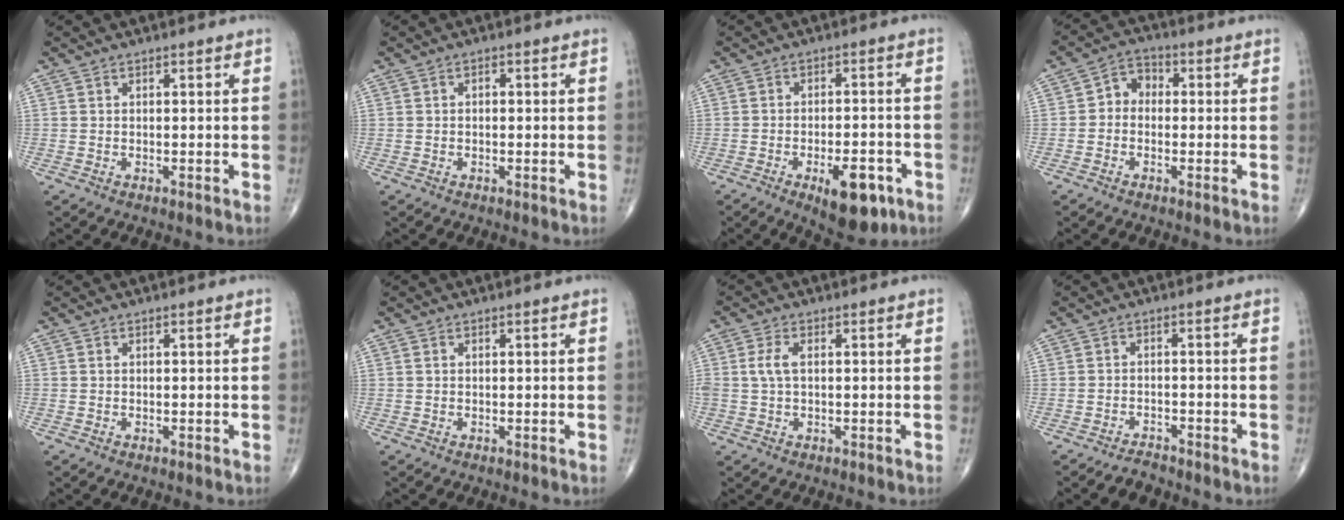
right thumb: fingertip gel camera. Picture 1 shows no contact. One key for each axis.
{"total": 0.8, "fx": 0.0, "fy": 0.5, "fz": 0.6, "tx": -0.006, "ty": 0.003, "tz": -0.002}
{"total": 10.4, "fx": -5.0, "fy": 4.3, "fz": 8.0, "tx": -0.096, "ty": 0.015, "tz": -0.064}
{"total": 4.6, "fx": -0.4, "fy": 3.7, "fz": 2.7, "tx": -0.022, "ty": 0.019, "tz": -0.024}
{"total": 0.0}
{"total": 0.0}
{"total": 3.3, "fx": 0.4, "fy": 1.7, "fz": 2.8, "tx": -0.069, "ty": 0.006, "tz": 0.006}
{"total": 2.3, "fx": -2.2, "fy": 0.6, "fz": 0.1, "tx": -0.005, "ty": 0.008, "tz": -0.038}